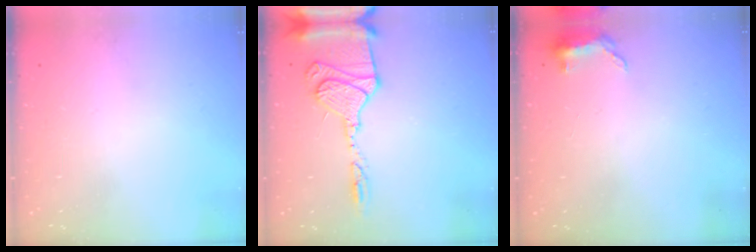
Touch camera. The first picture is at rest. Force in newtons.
{"total": 14.7, "press": 14.6, "slide": 1.8}
{"total": 5.7, "press": 5.6, "slide": 1.4}